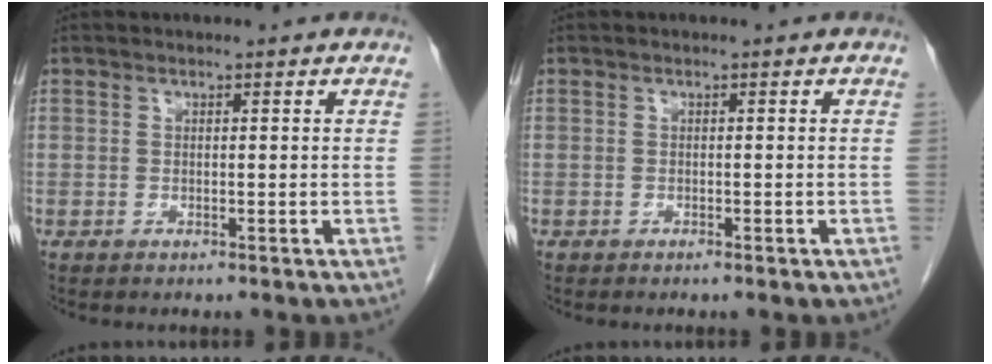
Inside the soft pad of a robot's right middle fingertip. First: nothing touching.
{"total": 0.5, "force": [-0.4, 0.1, 0.4], "torque": [-0.012, 0.000, -0.003]}